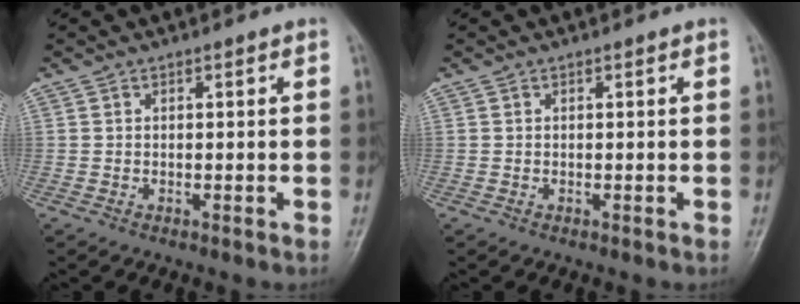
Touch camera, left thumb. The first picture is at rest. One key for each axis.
{"total": 0.0}